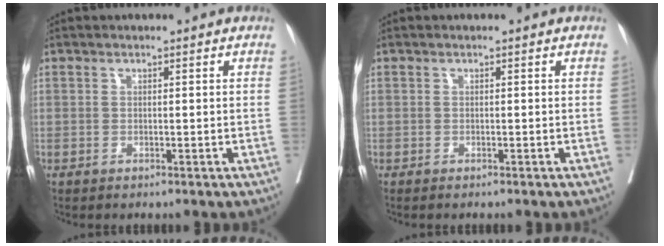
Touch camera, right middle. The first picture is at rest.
{"total": 1.3, "force": [-1.1, 0.0, 0.6], "torque": [-0.007, -0.001, -0.015]}